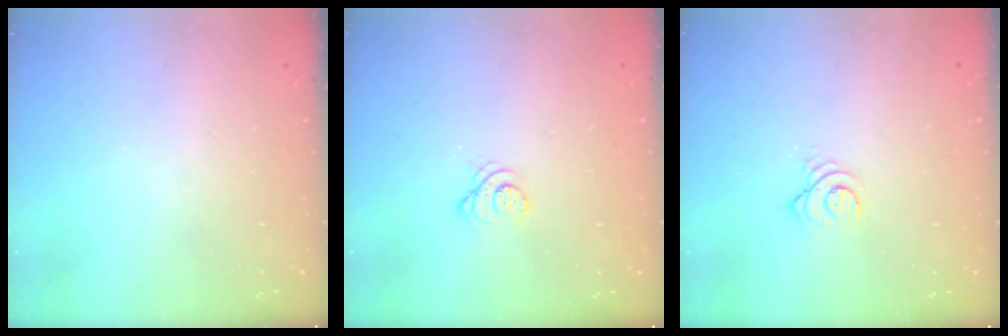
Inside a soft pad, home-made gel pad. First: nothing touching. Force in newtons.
{"total": 3.1, "press": 3.1, "slide": 0.1}
{"total": 3.3, "press": 3.3, "slide": 0.4}